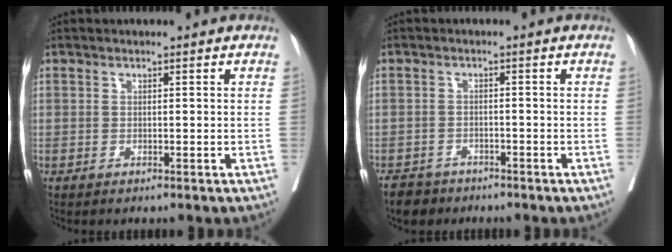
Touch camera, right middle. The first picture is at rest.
{"total": 3.5, "force": [-2.8, 2.1, 0.4], "torque": [-0.008, 0.003, -0.048]}